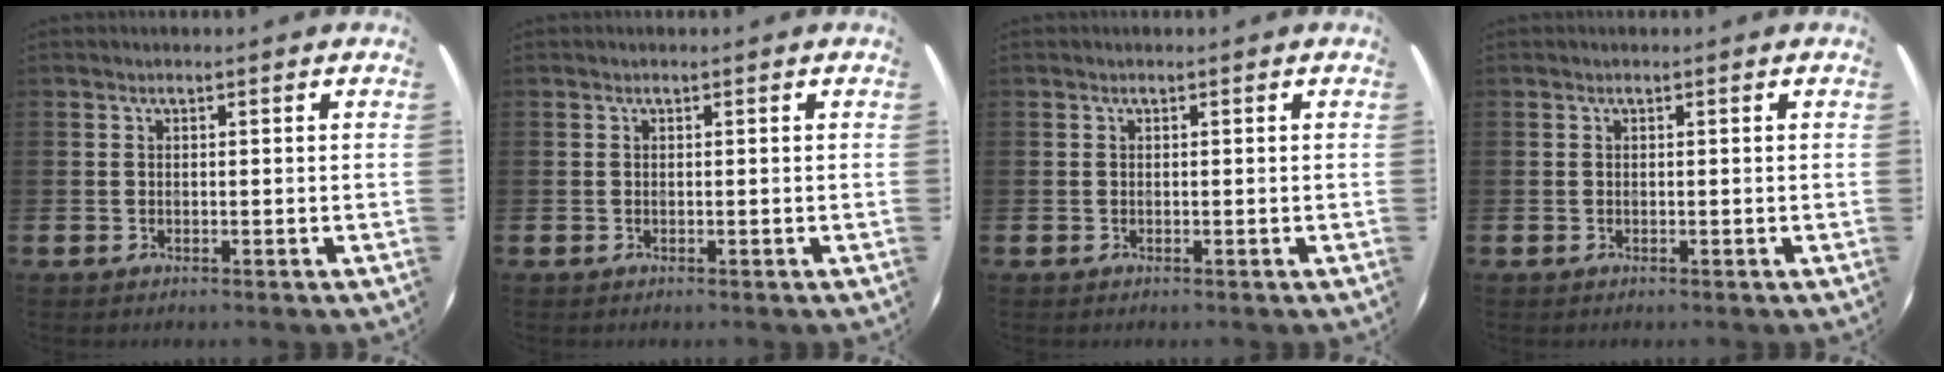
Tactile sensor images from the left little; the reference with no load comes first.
{"total": 0.0}
{"total": 0.0}
{"total": 0.0}